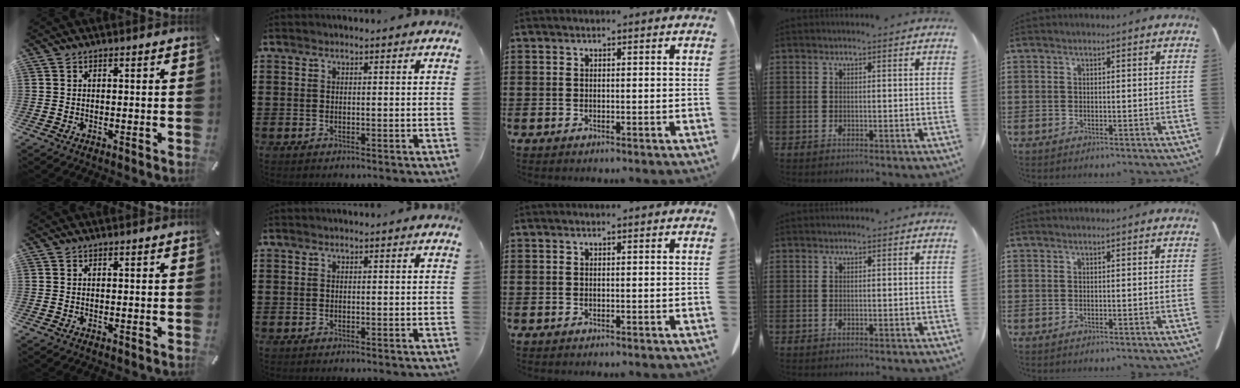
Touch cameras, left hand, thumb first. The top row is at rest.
{}